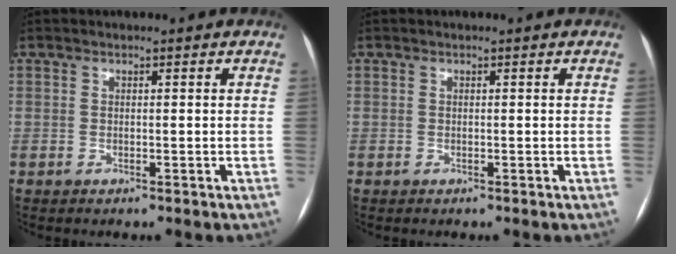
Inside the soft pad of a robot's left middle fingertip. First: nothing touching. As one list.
[{"total": 0.0}]